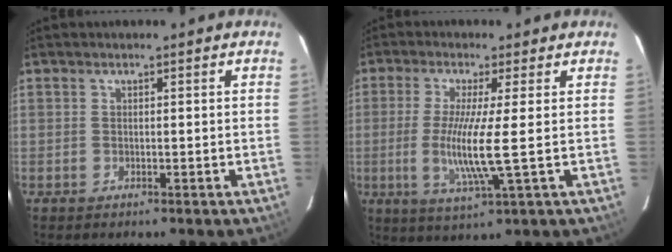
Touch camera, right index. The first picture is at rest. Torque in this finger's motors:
{"motor_torque": [1.16, -0.35, 0.86, 0.21]}